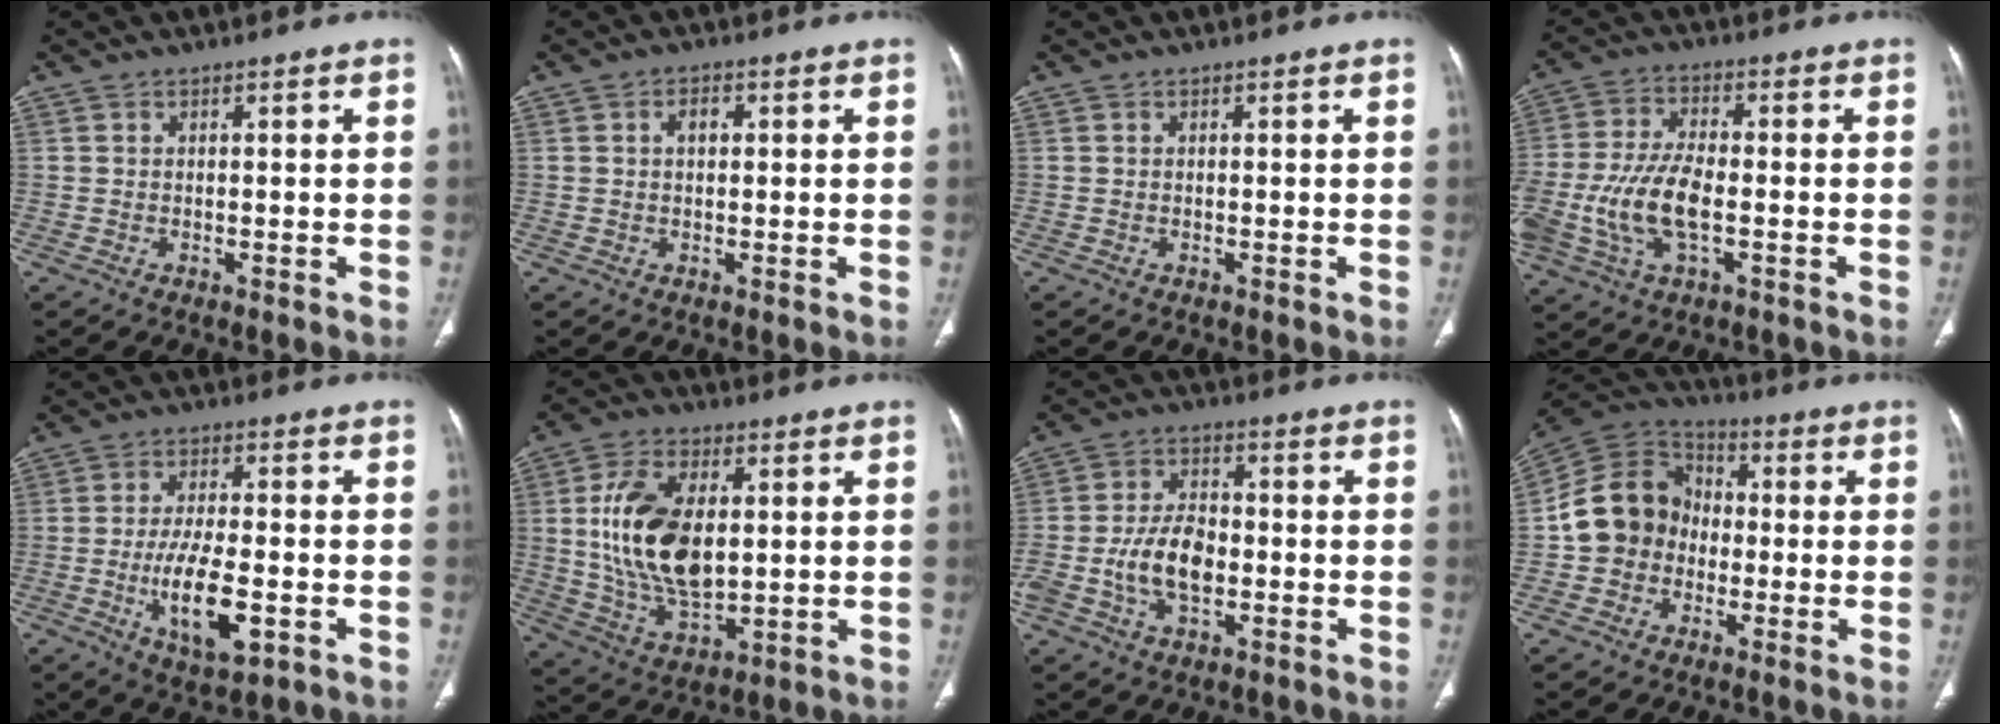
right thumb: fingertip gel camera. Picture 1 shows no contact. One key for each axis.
{"total": 2.4, "fx": 0.4, "fy": 1.5, "fz": 1.8, "tx": -0.028, "ty": 0.009, "tz": 0.007}
{"total": 0.0}
{"total": 13.4, "fx": -3.0, "fy": 6.5, "fz": 11.4, "tx": -0.253, "ty": 0.012, "tz": -0.052}
{"total": 11.4, "fx": -3.3, "fy": 4.5, "fz": 9.9, "tx": -0.174, "ty": 0.000, "tz": -0.052}
{"total": 17.2, "fx": 2.1, "fy": 9.7, "fz": 14.0, "tx": -0.254, "ty": -0.011, "tz": 0.048}
{"total": 9.6, "fx": -2.1, "fy": 5.7, "fz": 7.4, "tx": -0.135, "ty": 0.019, "tz": -0.040}
{"total": 12.5, "fx": -1.7, "fy": 10.9, "fz": 5.8, "tx": -0.089, "ty": 0.035, "tz": -0.044}